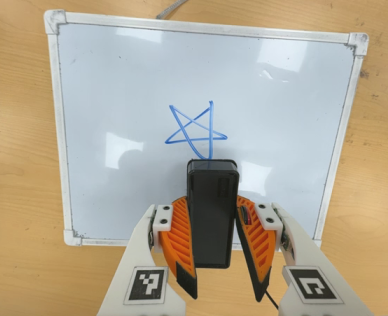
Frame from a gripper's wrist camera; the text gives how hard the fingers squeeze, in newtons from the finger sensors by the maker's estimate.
{"total": 9.4, "left": 7.7, "right": 11.0}